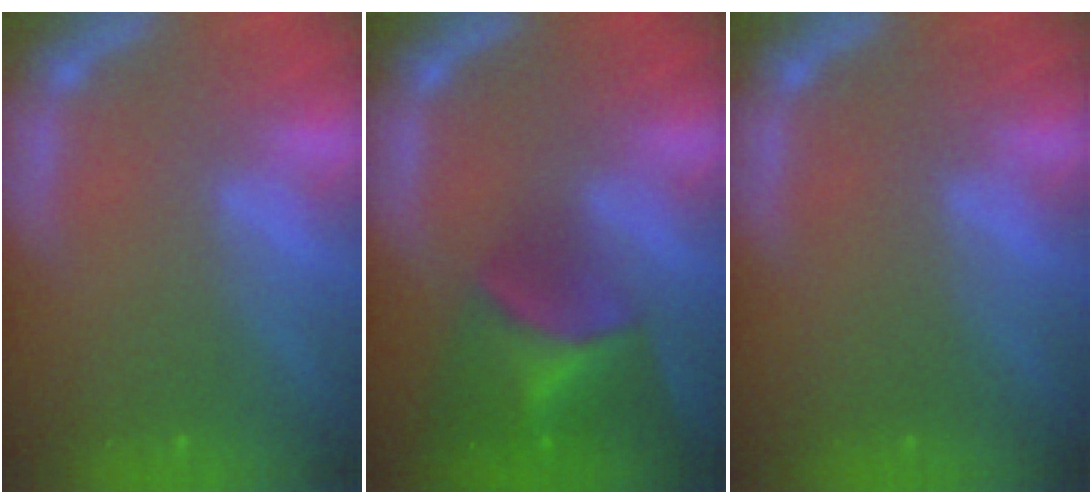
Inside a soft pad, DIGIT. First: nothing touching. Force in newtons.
{"total": 7.9}
{"total": 0.0}